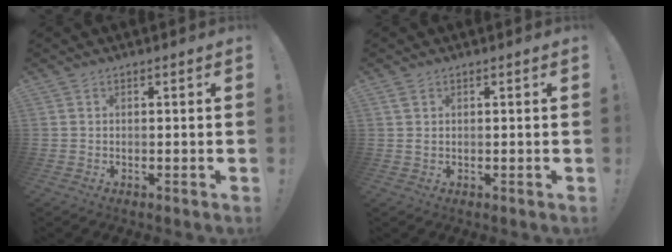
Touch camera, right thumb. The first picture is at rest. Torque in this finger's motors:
{"motor_torque": [0.01, -0.02, 0.13, 0.15, 0.00]}